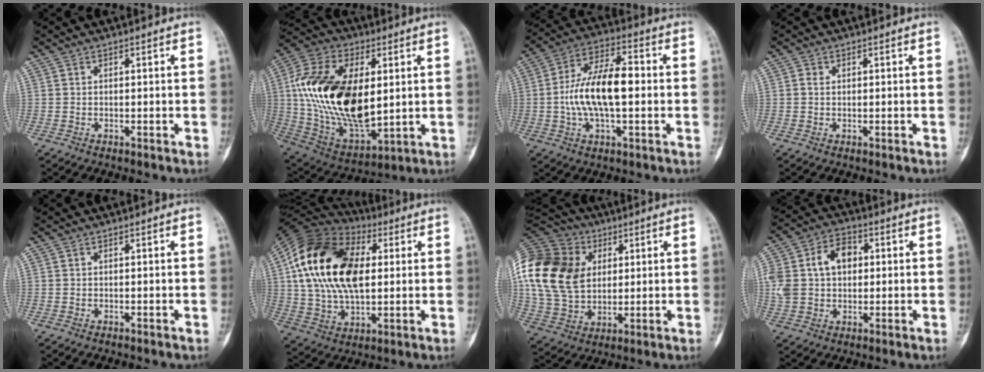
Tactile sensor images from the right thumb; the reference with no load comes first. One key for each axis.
{"total": 25.5, "fx": 3.0, "fy": 14.0, "fz": 21.1, "tx": -0.401, "ty": -0.015, "tz": 0.061}
{"total": 14.5, "fx": -0.5, "fy": 6.6, "fz": 12.9, "tx": -0.235, "ty": 0.025, "tz": -0.015}
{"total": 0.9, "fx": 0.2, "fy": 0.7, "fz": 0.4, "tx": -0.007, "ty": 0.001, "tz": 0.003}
{"total": 0.0}
{"total": 23.9, "fx": 4.6, "fy": 14.0, "fz": 18.7, "tx": -0.344, "ty": 0.003, "tz": 0.074}
{"total": 24.7, "fx": 5.0, "fy": 18.3, "fz": 15.8, "tx": -0.331, "ty": 0.017, "tz": 0.098}
{"total": 15.0, "fx": 2.6, "fy": 10.9, "fz": 10.0, "tx": -0.198, "ty": 0.022, "tz": 0.046}